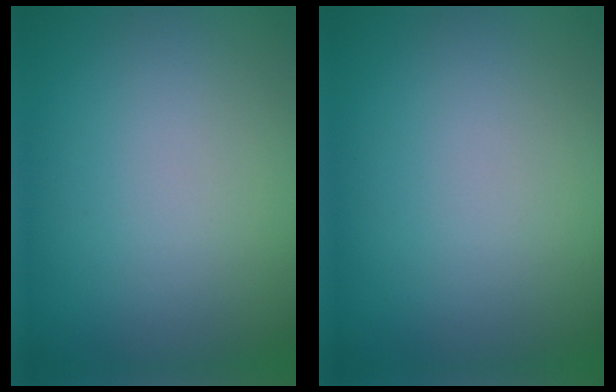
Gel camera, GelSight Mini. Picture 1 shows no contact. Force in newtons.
{"total": 0.0}